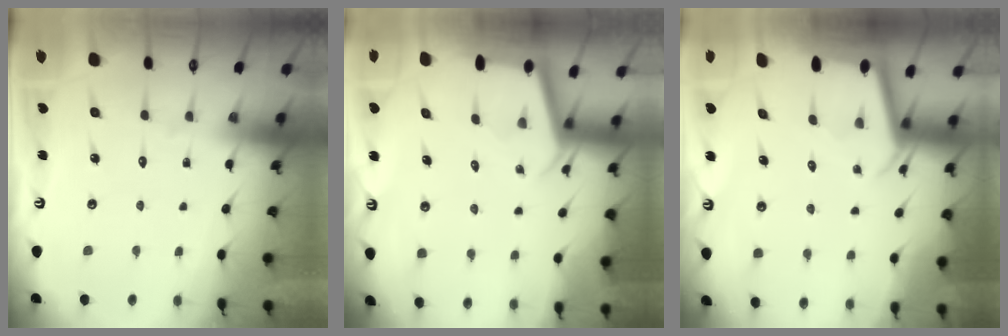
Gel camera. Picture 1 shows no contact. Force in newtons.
{"total": 2.3, "press": 2.3, "slide": 0.4}
{"total": 2.4, "press": 2.4, "slide": 0.3}